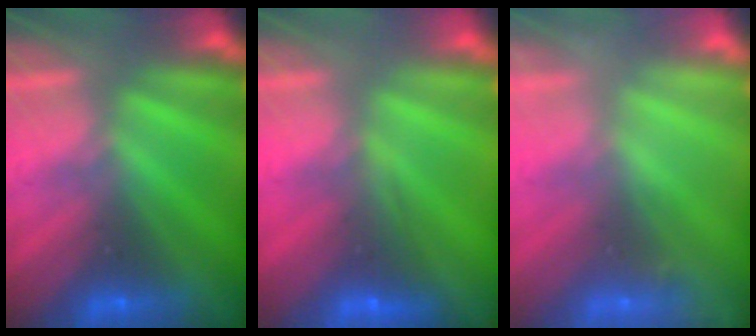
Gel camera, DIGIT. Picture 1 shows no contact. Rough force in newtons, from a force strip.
{"total": 2.9}
{"total": 2.3}